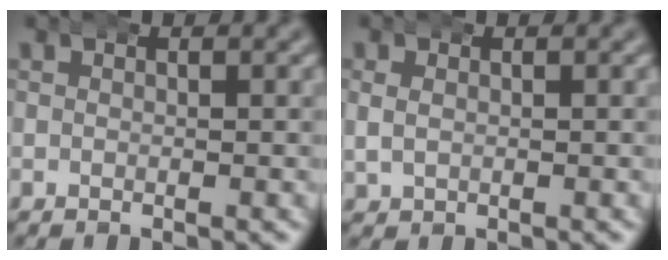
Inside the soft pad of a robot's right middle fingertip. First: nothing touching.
{"total": 1.5, "force": [0.2, 1.3, 0.7], "torque": [-0.019, -0.001, 0.008]}